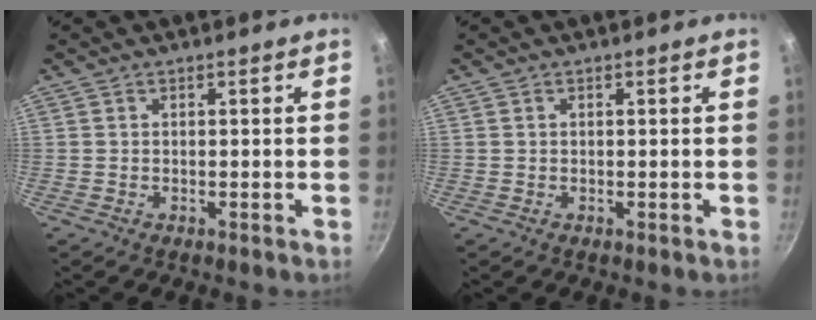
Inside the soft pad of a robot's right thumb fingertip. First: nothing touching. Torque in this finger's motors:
{"motor_torque": [0.57, 0.27, -0.29, 0.20, 0.04]}